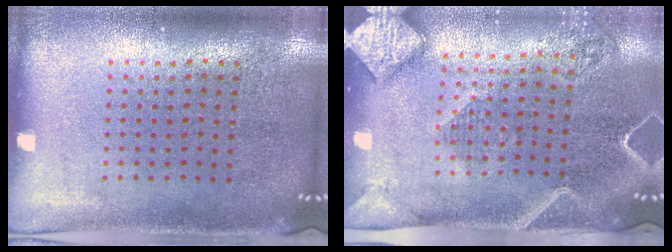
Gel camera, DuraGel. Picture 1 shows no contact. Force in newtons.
{"total": 2.6, "press": 2.1, "slide": 1.5}